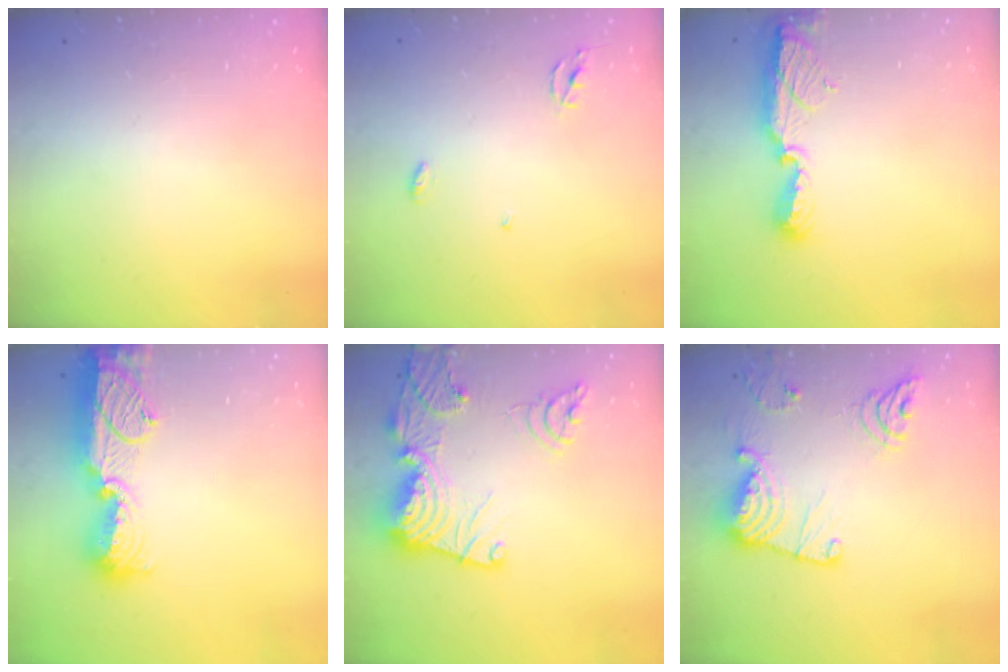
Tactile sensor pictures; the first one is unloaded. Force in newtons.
{"total": 3.1, "press": 3.1, "slide": 0.2}
{"total": 9.0, "press": 9.0, "slide": 0.8}
{"total": 17.4, "press": 16.6, "slide": 5.5}
{"total": 21.8, "press": 21.7, "slide": 2.3}
{"total": 16.6, "press": 16.5, "slide": 1.8}